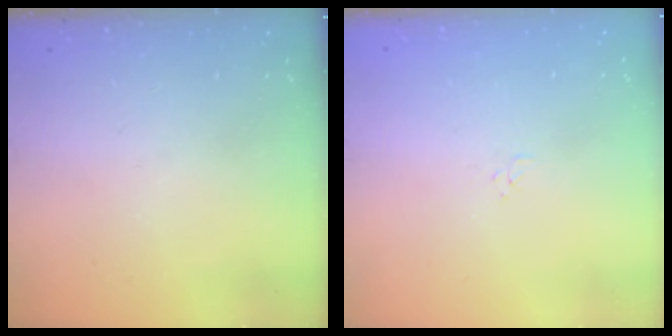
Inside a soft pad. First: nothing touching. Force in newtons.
{"total": 2.9, "press": 2.9, "slide": 0.3}